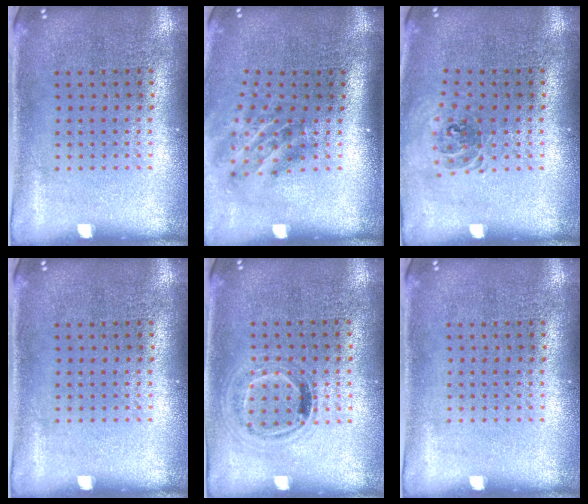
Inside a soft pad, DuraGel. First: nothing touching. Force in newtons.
{"total": 1.9, "press": 1.1, "slide": 1.5}
{"total": 0.9, "press": 0.8, "slide": 0.3}
{"total": 0.0}
{"total": 0.9, "press": 0.9, "slide": 0.3}
{"total": 0.0}